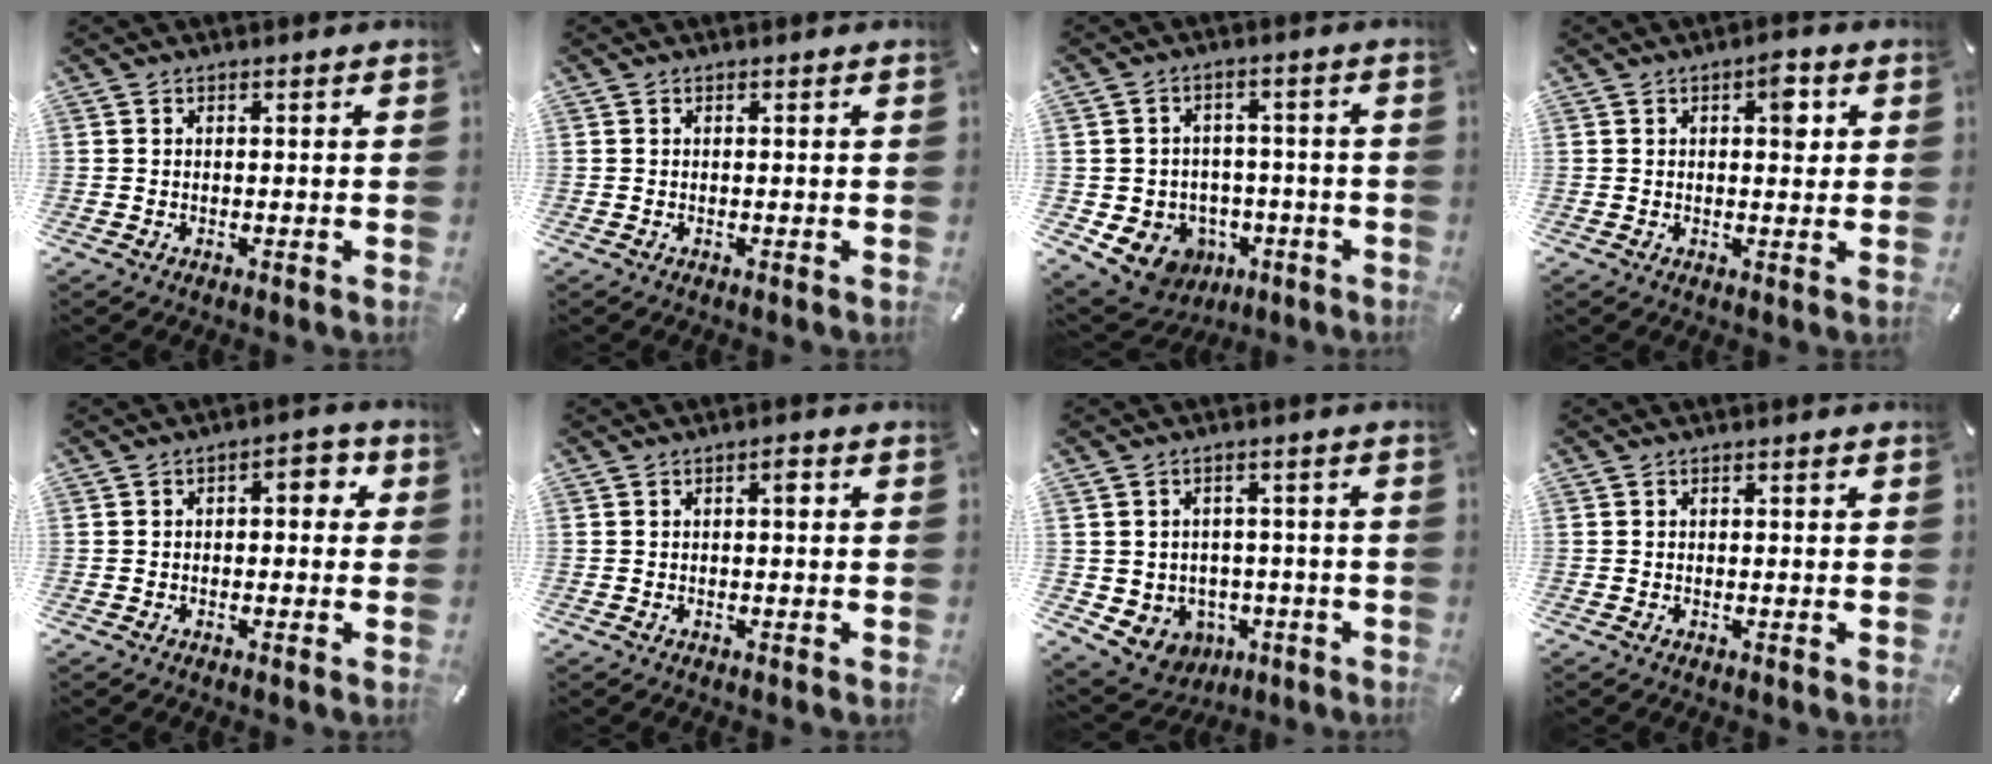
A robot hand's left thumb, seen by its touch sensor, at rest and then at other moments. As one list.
[{"total": 0.0}, {"total": 9.2, "force": [-3.5, 8.1, 2.5], "torque": [-0.065, 0.020, -0.055]}, {"total": 4.8, "force": [1.4, 2.5, 3.8], "torque": [-0.032, -0.011, 0.012]}, {"total": 4.1, "force": [-0.2, 2.4, 3.3], "torque": [-0.044, 0.008, -0.014]}, {"total": 1.9, "force": [0.2, 0.7, 1.7], "torque": [-0.036, 0.009, 0.001]}, {"total": 5.9, "force": [-0.3, 5.8, 1.1], "torque": [-0.034, -0.006, 0.002]}, {"total": 0.5, "force": [0.1, 0.3, 0.4], "torque": [-0.009, 0.001, 0.001]}]